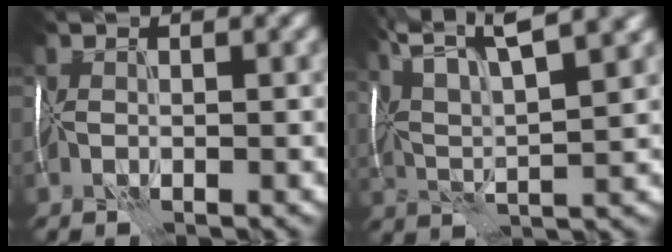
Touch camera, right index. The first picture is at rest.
{"total": 10.4, "force": [7.0, 2.6, 7.2], "torque": [-0.125, 0.038, 0.094]}